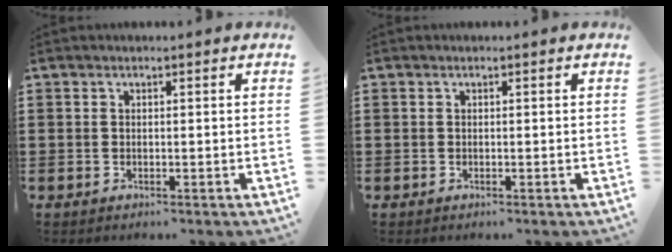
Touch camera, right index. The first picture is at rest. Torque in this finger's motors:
{"motor_torque": [2.14, 0.00, 0.00, 0.01]}